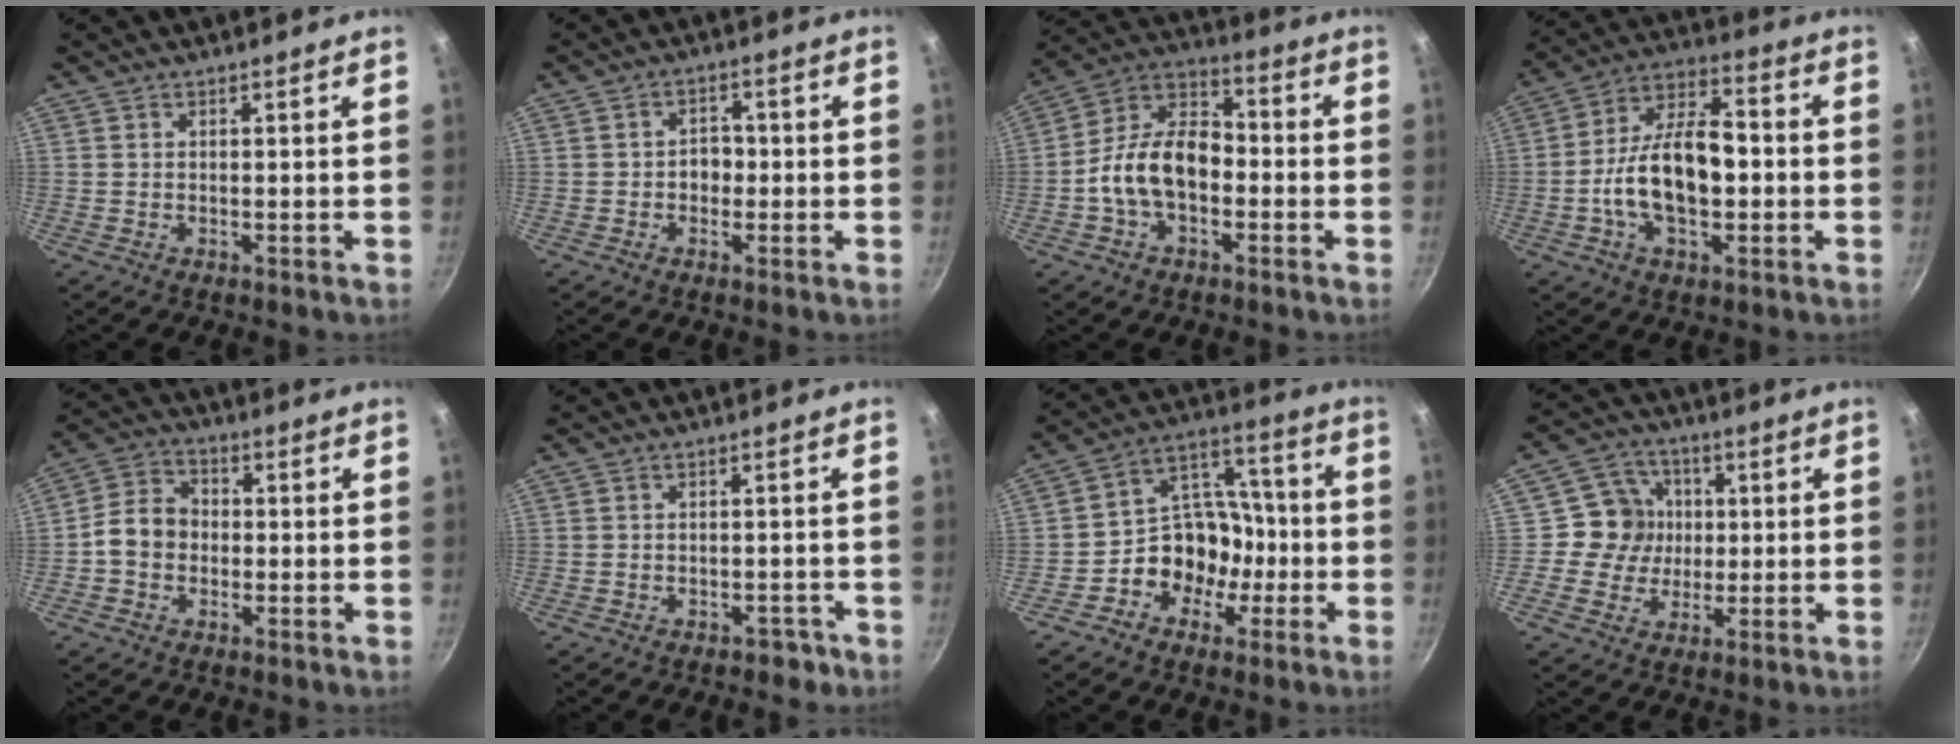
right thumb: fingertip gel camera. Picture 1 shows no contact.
{"total": 3.5, "force": [-0.6, 2.7, 2.1], "torque": [-0.011, 0.011, -0.017]}
{"total": 13.8, "force": [-2.5, 8.8, 10.4], "torque": [-0.176, 0.042, -0.055]}
{"total": 16.2, "force": [-1.9, 8.8, 13.5], "torque": [-0.233, 0.032, -0.039]}
{"total": 8.0, "force": [-1.2, 6.5, 4.5], "torque": [-0.069, 0.031, -0.036]}
{"total": 2.4, "force": [-1.8, 1.4, 0.8], "torque": [-0.005, 0.015, -0.021]}
{"total": 13.5, "force": [-4.4, 10.6, 7.1], "torque": [-0.064, 0.068, -0.079]}
{"total": 9.4, "force": [0.2, 8.9, 3.1], "torque": [-0.005, 0.015, -0.004]}